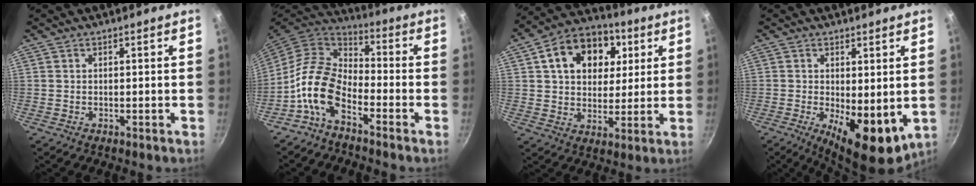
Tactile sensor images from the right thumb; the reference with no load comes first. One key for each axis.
{"total": 11.6, "fx": -5.6, "fy": 6.5, "fz": 7.8, "tx": -0.136, "ty": 0.052, "tz": -0.131}
{"total": 16.6, "fx": 5.6, "fy": 12.1, "fz": 9.8, "tx": -0.129, "ty": 0.006, "tz": 0.081}
{"total": 10.8, "fx": -1.3, "fy": 4.6, "fz": 9.6, "tx": -0.122, "ty": -0.016, "tz": -0.005}